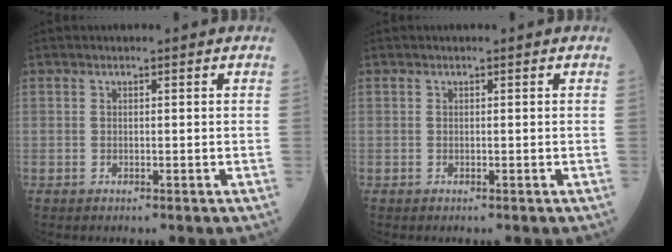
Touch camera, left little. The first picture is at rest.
{"total": 0.0}